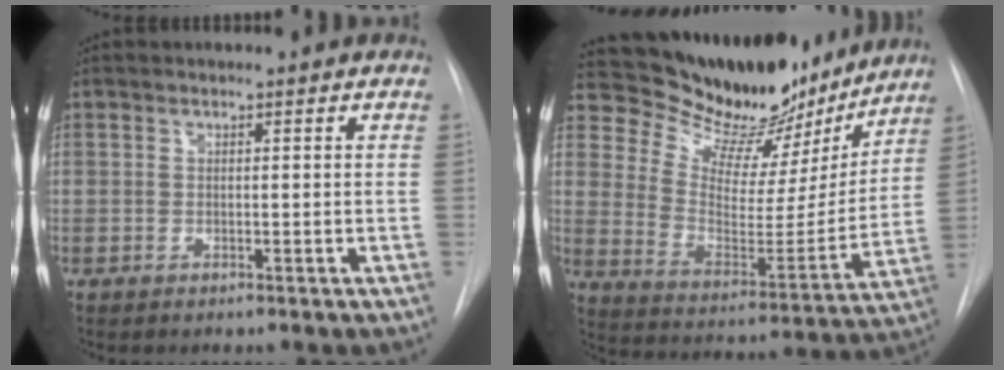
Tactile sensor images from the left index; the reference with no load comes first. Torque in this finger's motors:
{"motor_torque": [1.10, -1.05, 0.02, -0.01]}